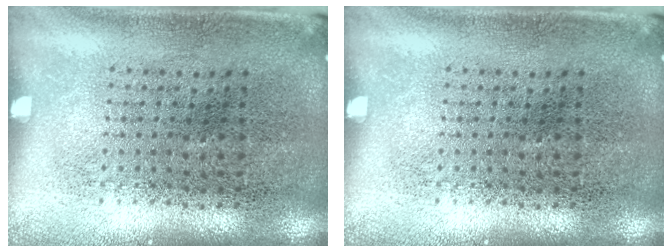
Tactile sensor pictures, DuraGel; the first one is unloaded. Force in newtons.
{"total": 0.0}